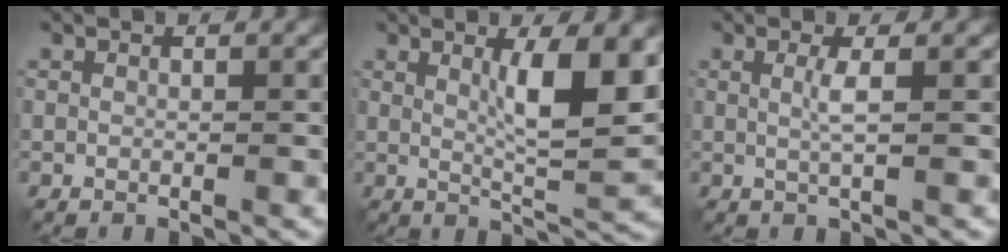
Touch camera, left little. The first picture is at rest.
{"total": 6.8, "force": [1.6, 1.6, 6.4], "torque": [-0.098, -0.010, 0.027]}
{"total": 1.6, "force": [-0.1, 0.2, 1.6], "torque": [-0.031, -0.002, -0.005]}